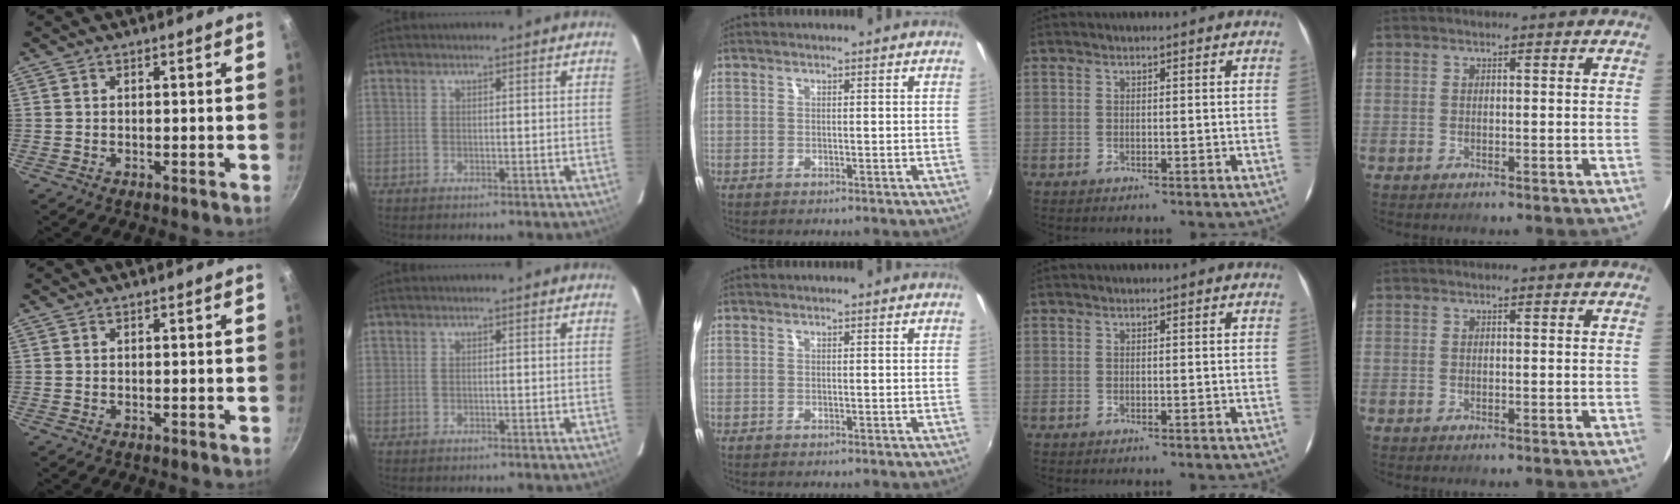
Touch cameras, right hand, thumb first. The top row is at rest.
{}